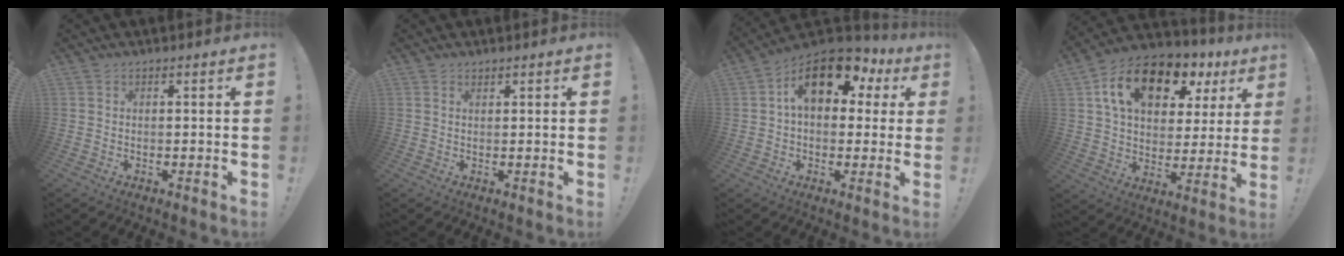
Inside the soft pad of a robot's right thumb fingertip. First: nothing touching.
{"total": 0.7, "force": [0.7, 0.0, 0.0], "torque": [0.009, -0.005, 0.012]}
{"total": 15.6, "force": [6.2, 9.1, 11.1], "torque": [-0.161, -0.020, 0.109]}
{"total": 18.0, "force": [9.6, 10.3, 11.3], "torque": [-0.185, -0.043, 0.167]}